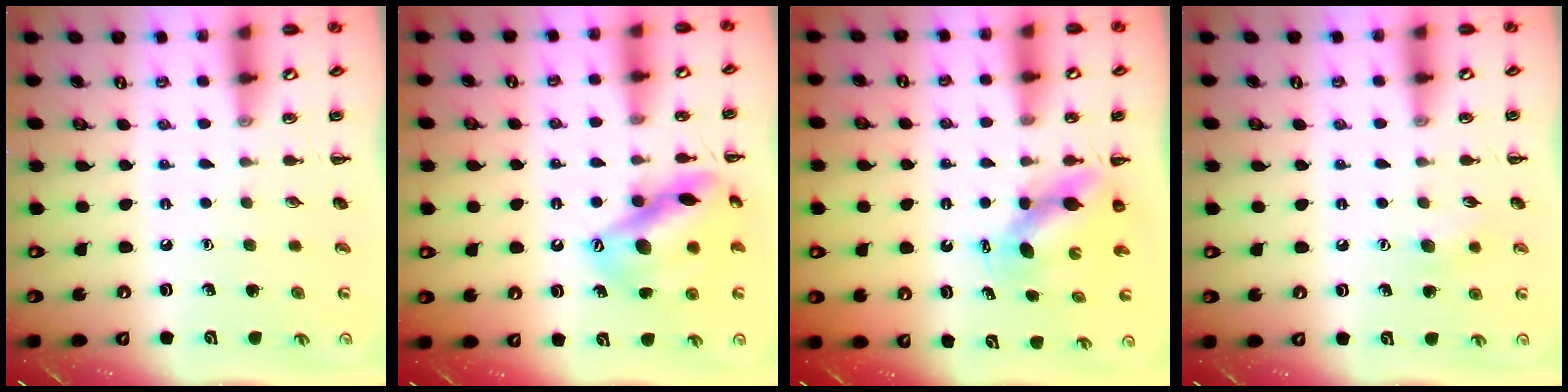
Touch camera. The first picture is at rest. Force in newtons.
{"total": 16.8, "press": 16.8, "slide": 1.7}
{"total": 6.9, "press": 6.9, "slide": 0.4}
{"total": 5.9, "press": 5.7, "slide": 1.4}